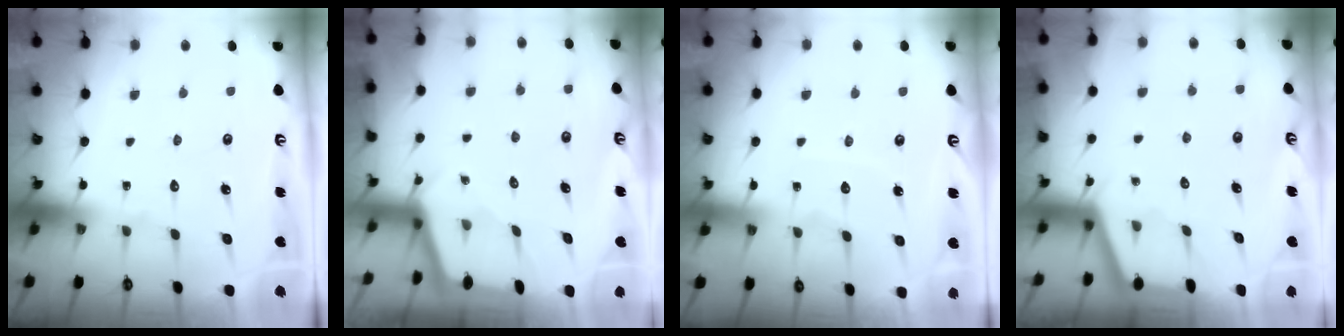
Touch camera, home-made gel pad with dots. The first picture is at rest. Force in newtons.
{"total": 1.8, "press": 1.8, "slide": 0.1}
{"total": 3.9, "press": 3.8, "slide": 0.3}
{"total": 2.4, "press": 2.3, "slide": 0.4}